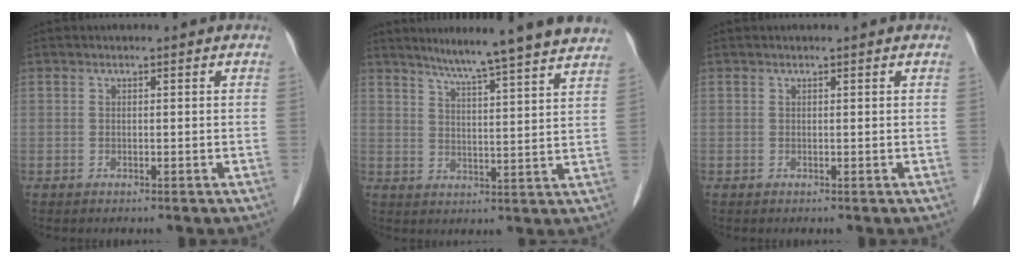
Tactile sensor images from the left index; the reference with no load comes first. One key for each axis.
{"total": 16.6, "fx": 14.7, "fy": -0.1, "fz": 7.8, "tx": -0.115, "ty": -0.011, "tz": 0.188}
{"total": 1.0, "fx": 0.9, "fy": 0.0, "fz": 0.4, "tx": -0.010, "ty": 0.008, "tz": 0.011}